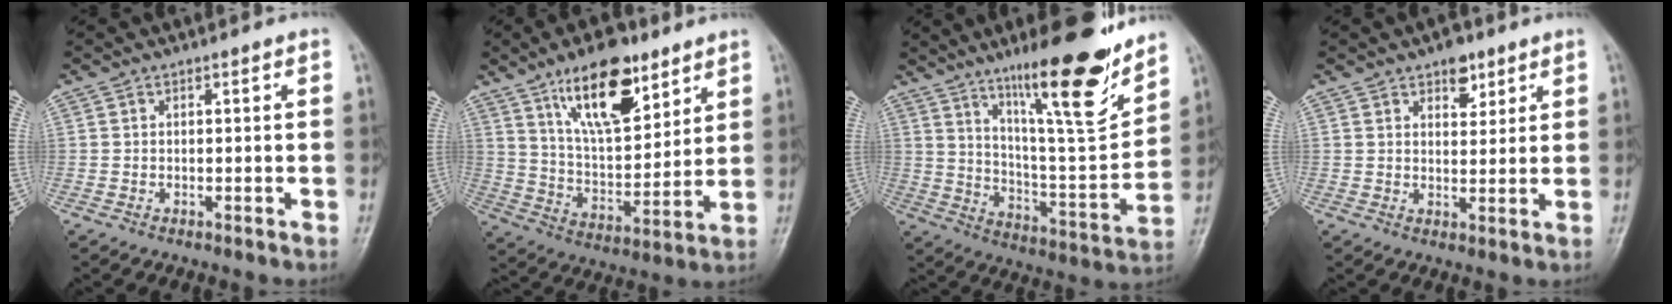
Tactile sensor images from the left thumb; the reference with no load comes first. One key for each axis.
{"total": 17.0, "fx": 10.1, "fy": 7.3, "fz": 11.6, "tx": -0.152, "ty": -0.054, "tz": 0.179}
{"total": 22.0, "fx": 14.7, "fy": 4.0, "fz": 15.8, "tx": -0.219, "ty": -0.079, "tz": 0.245}
{"total": 5.0, "fx": 3.1, "fy": 2.8, "fz": 2.7, "tx": -0.013, "ty": -0.016, "tz": 0.045}